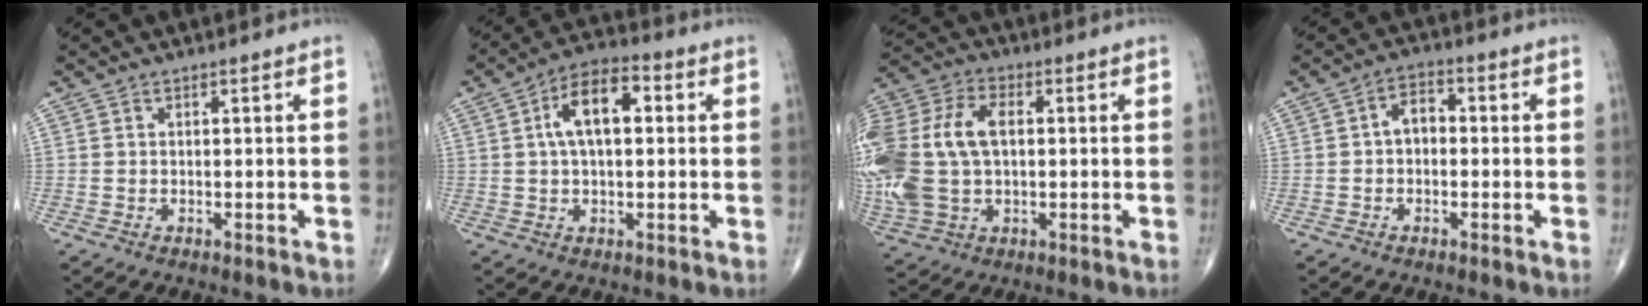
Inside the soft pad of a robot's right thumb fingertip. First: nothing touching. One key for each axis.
{"total": 10.5, "fx": 2.1, "fy": 5.4, "fz": 8.8, "tx": -0.145, "ty": 0.022, "tz": 0.027}
{"total": 22.3, "fx": 1.2, "fy": 14.3, "fz": 17.1, "tx": -0.421, "ty": 0.017, "tz": 0.030}
{"total": 4.5, "fx": -0.2, "fy": 3.2, "fz": 3.3, "tx": -0.042, "ty": 0.020, "tz": -0.014}